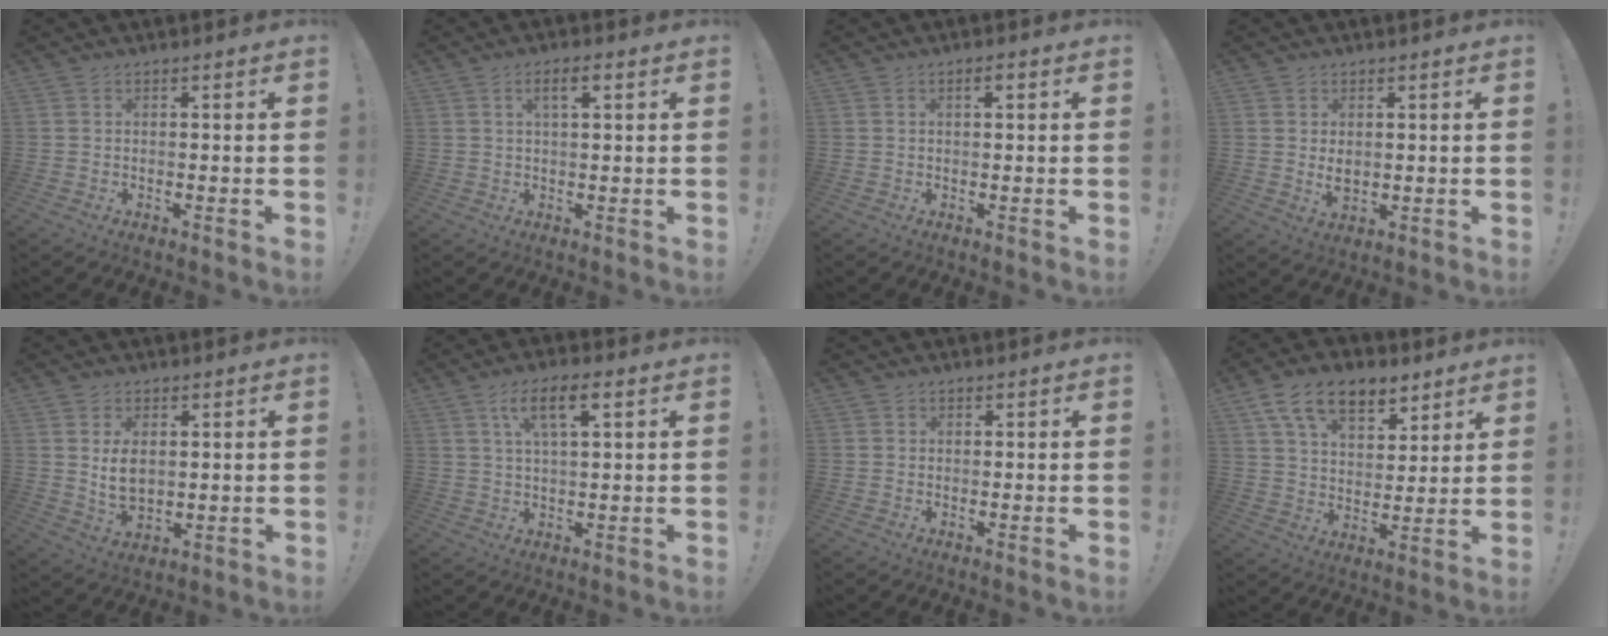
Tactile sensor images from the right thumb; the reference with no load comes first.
{"total": 4.1, "force": [1.7, 1.0, 3.6], "torque": [-0.060, 0.000, 0.024]}
{"total": 2.1, "force": [0.9, 0.5, 1.8], "torque": [-0.023, 0.000, 0.010]}
{"total": 3.8, "force": [0.6, 2.7, 2.7], "torque": [-0.040, -0.006, 0.009]}
{"total": 7.1, "force": [1.7, 4.8, 4.9], "torque": [-0.078, -0.011, 0.028]}
{"total": 8.4, "force": [3.7, 2.6, 7.1], "torque": [-0.116, -0.002, 0.061]}
{"total": 0.8, "force": [0.5, 0.6, 0.1], "torque": [0.004, -0.002, 0.009]}
{"total": 14.8, "force": [8.9, 8.5, 8.2], "torque": [-0.131, -0.042, 0.164]}